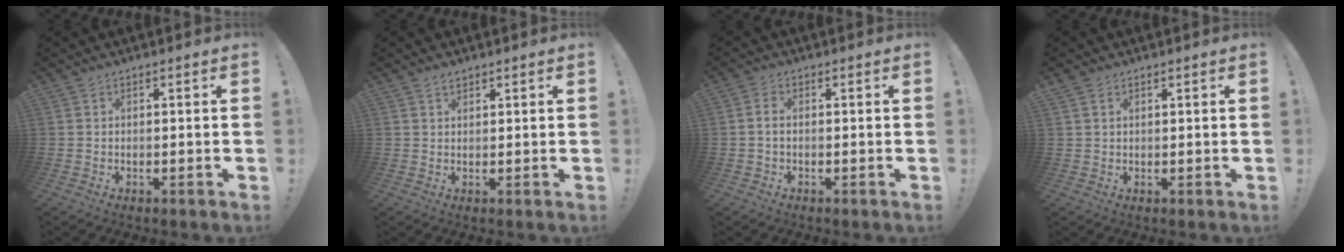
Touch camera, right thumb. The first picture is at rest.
{"total": 1.6, "force": [1.3, 0.7, 0.6], "torque": [0.001, -0.009, 0.021]}
{"total": 2.1, "force": [-0.5, 1.1, 1.8], "torque": [-0.037, 0.007, -0.007]}
{"total": 1.6, "force": [1.0, 1.0, 0.8], "torque": [-0.009, -0.001, 0.018]}